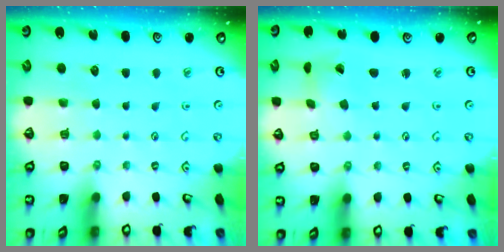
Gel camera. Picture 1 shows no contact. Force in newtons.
{"total": 1.1, "press": 1.1, "slide": 0.2}